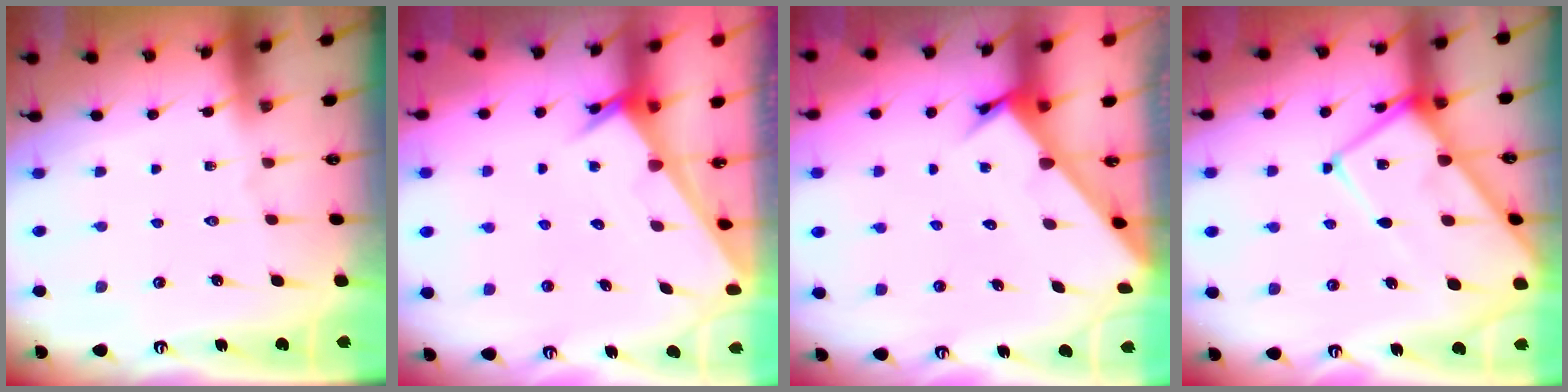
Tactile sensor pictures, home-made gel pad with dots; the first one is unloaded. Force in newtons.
{"total": 2.4, "press": 2.4, "slide": 0.1}
{"total": 3.3, "press": 3.3, "slide": 0.2}
{"total": 13.8, "press": 13.8, "slide": 1.4}